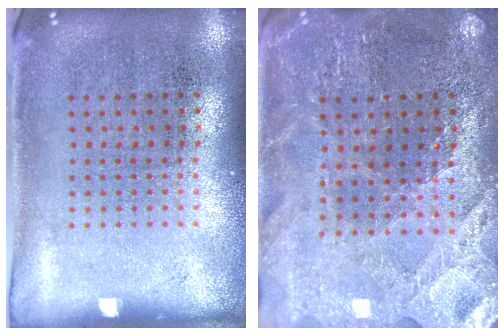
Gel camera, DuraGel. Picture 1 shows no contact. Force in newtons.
{"total": 2.7, "press": 2.7, "slide": 0.4}